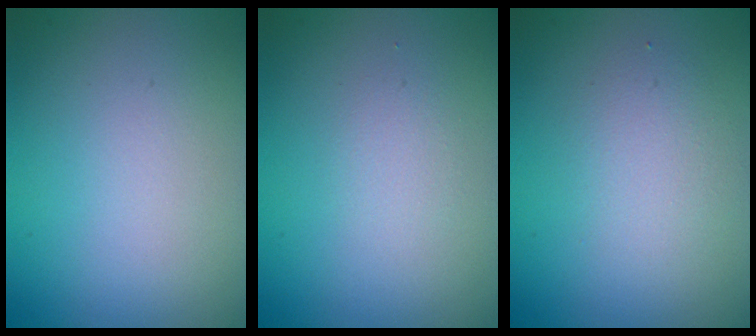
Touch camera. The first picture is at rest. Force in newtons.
{"total": 2.6, "press": 2.6, "slide": 0.3}
{"total": 2.1, "press": 2.1, "slide": 0.1}